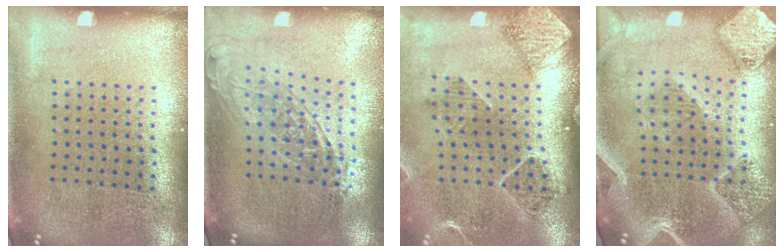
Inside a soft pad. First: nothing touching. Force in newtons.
{"total": 1.6, "press": 1.2, "slide": 1.0}
{"total": 1.6, "press": 1.6, "slide": 0.1}
{"total": 2.9, "press": 2.5, "slide": 1.5}